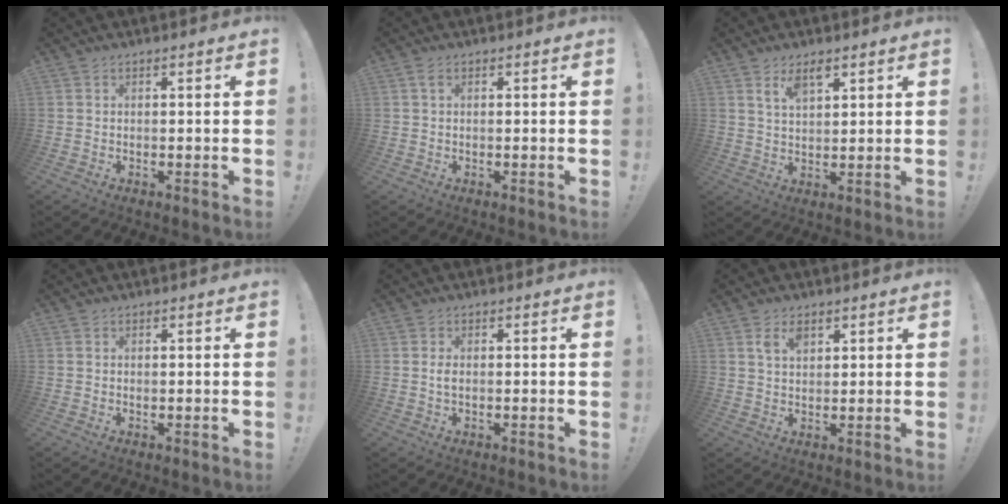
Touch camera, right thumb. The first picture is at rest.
{"total": 1.6, "force": [0.5, 0.7, 1.3], "torque": [-0.028, 0.004, 0.009]}
{"total": 5.2, "force": [3.5, 2.0, 3.2], "torque": [-0.056, -0.017, 0.061]}
{"total": 0.0}
{"total": 1.5, "force": [0.0, 0.8, 1.3], "torque": [-0.023, 0.003, -0.001]}
{"total": 4.7, "force": [2.9, 2.5, 2.7], "torque": [-0.044, -0.011, 0.052]}